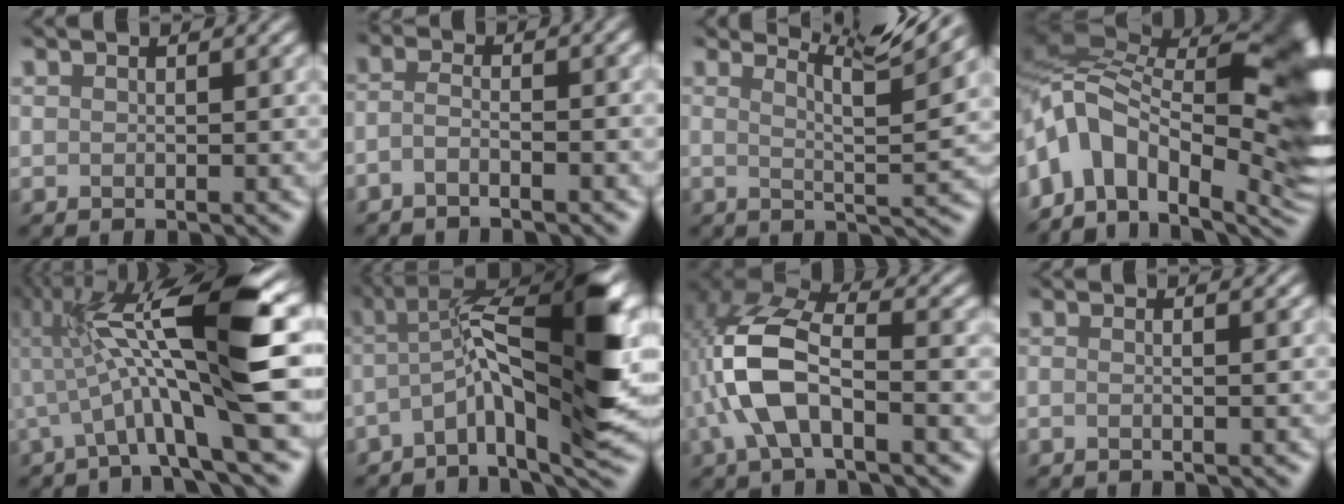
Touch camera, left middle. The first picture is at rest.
{"total": 2.1, "force": [-1.8, 0.2, 1.1], "torque": [-0.031, 0.002, -0.039]}
{"total": 6.4, "force": [4.6, 0.4, 4.4], "torque": [-0.069, 0.014, 0.050]}
{"total": 15.2, "force": [1.0, 8.6, 12.5], "torque": [-0.217, 0.023, 0.022]}
{"total": 12.5, "force": [1.9, 2.1, 12.2], "torque": [-0.219, 0.016, 0.036]}
{"total": 10.9, "force": [-1.0, 2.4, 10.6], "torque": [-0.172, 0.027, -0.019]}
{"total": 6.9, "force": [-1.4, 3.3, 5.9], "torque": [-0.153, 0.014, -0.028]}
{"total": 0.9, "force": [-0.3, 0.5, 0.7], "torque": [0.002, -0.003, -0.019]}